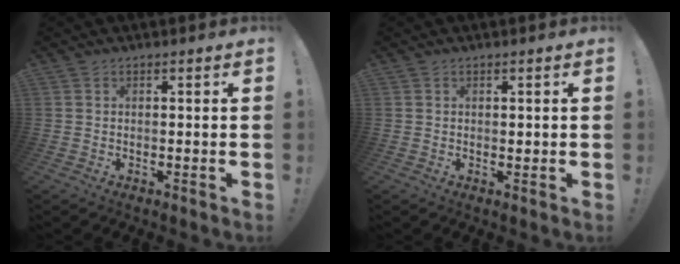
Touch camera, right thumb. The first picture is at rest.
{"total": 0.6, "force": [0.2, 0.5, 0.2], "torque": [0.000, 0.001, 0.003]}